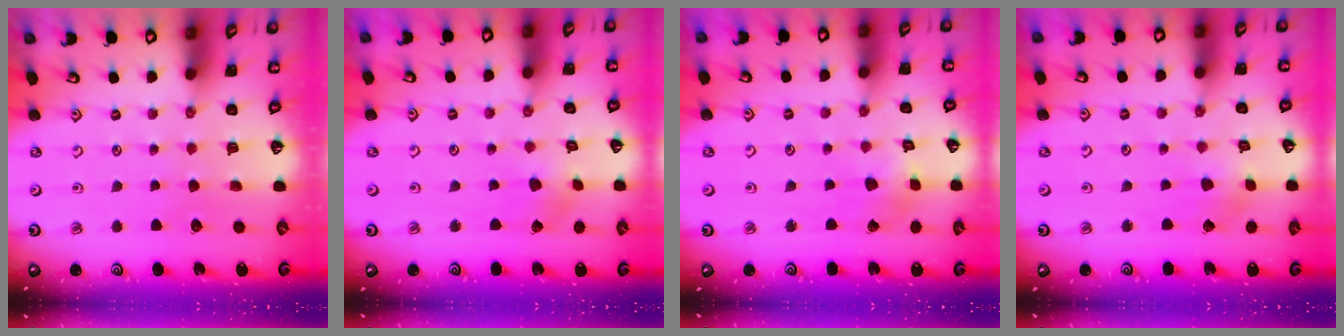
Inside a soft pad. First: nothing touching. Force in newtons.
{"total": 2.5, "press": 2.4, "slide": 0.7}
{"total": 2.7, "press": 2.6, "slide": 0.3}
{"total": 2.1, "press": 2.1, "slide": 0.1}